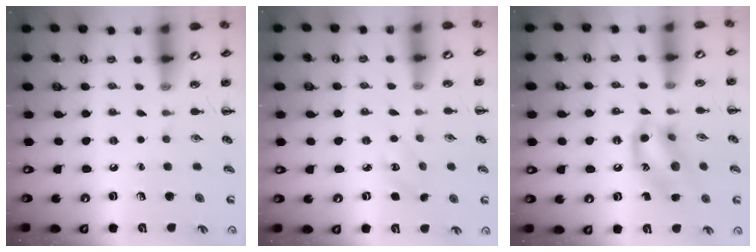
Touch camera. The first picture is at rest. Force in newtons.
{"total": 3.2, "press": 3.1, "slide": 0.9}
{"total": 14.1, "press": 14.0, "slide": 1.1}